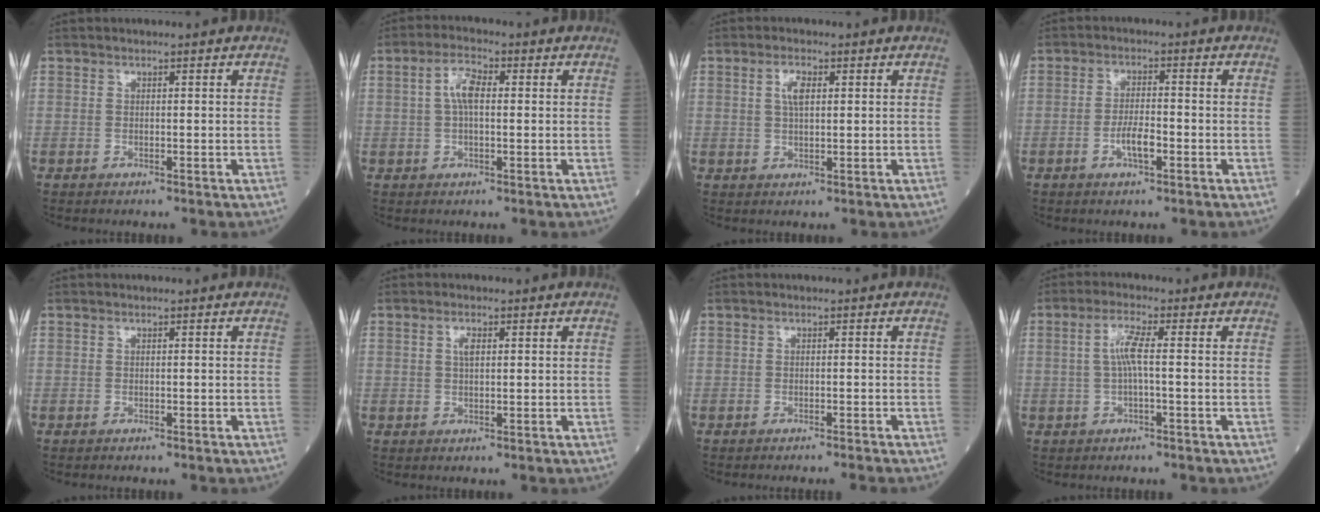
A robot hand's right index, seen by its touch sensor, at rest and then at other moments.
{"total": 4.4, "force": [0.7, 1.6, 4.1], "torque": [-0.085, 0.015, 0.012]}
{"total": 3.0, "force": [0.9, 1.0, 2.7], "torque": [-0.056, 0.004, 0.019]}
{"total": 3.9, "force": [-1.5, 0.9, 3.5], "torque": [-0.065, 0.002, -0.028]}
{"total": 0.0}
{"total": 1.7, "force": [0.6, 0.6, 1.5], "torque": [-0.031, 0.002, 0.010]}
{"total": 2.6, "force": [-2.3, -0.8, 0.8], "torque": [-0.006, 0.001, -0.031]}
{"total": 3.7, "force": [0.1, 0.2, 3.7], "torque": [-0.077, 0.008, 0.003]}